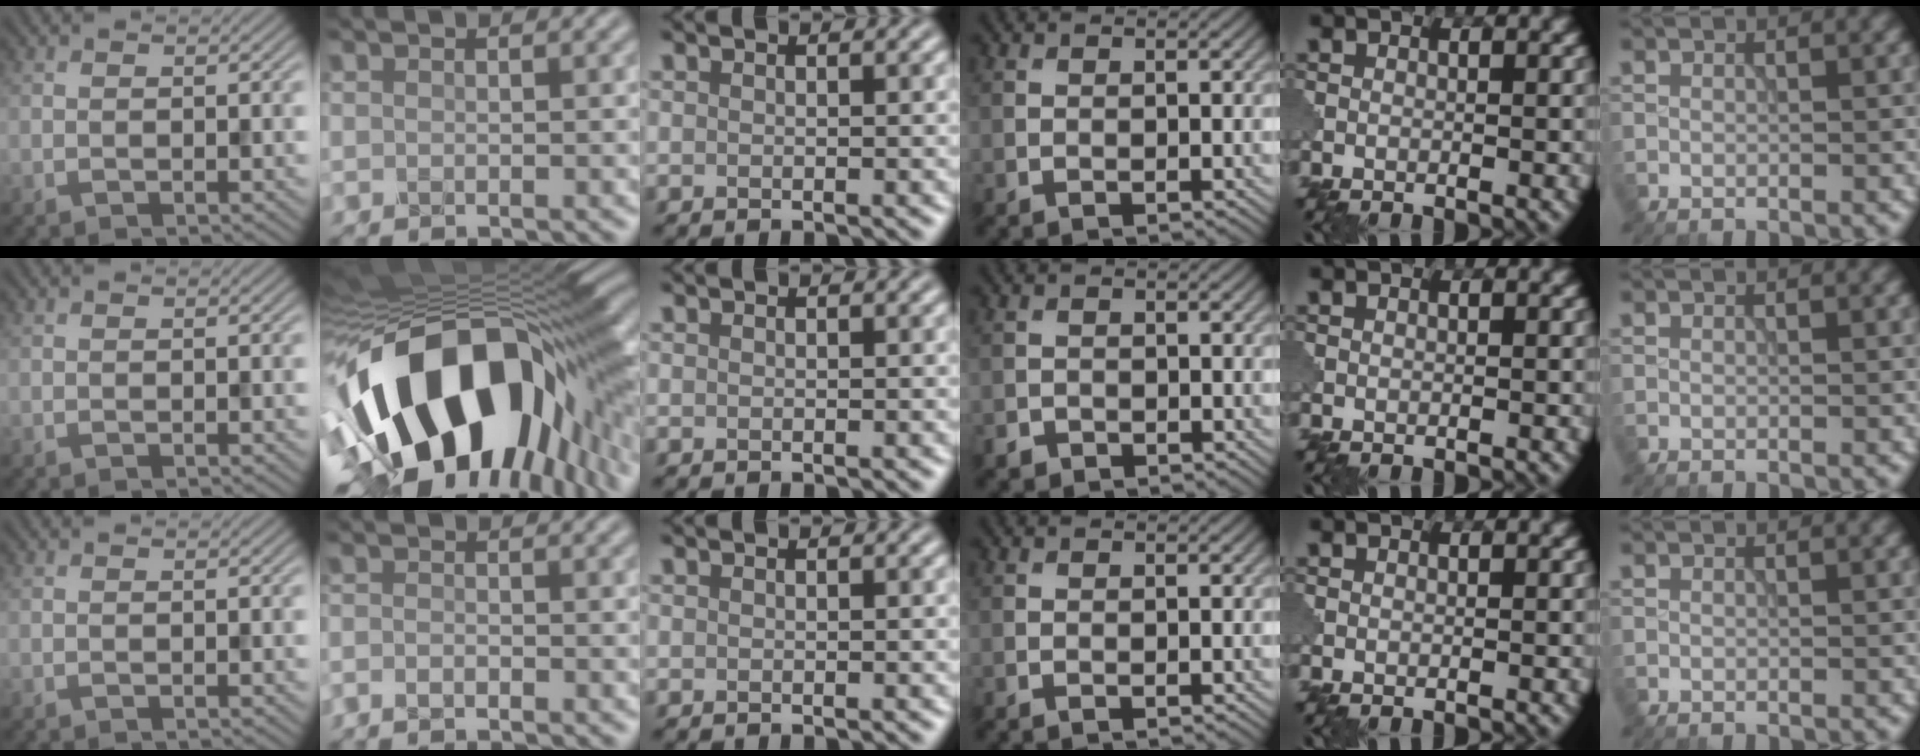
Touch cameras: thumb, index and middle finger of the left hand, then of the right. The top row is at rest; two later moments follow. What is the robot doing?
{"motion": "assemble", "object": "puzzle pieces"}